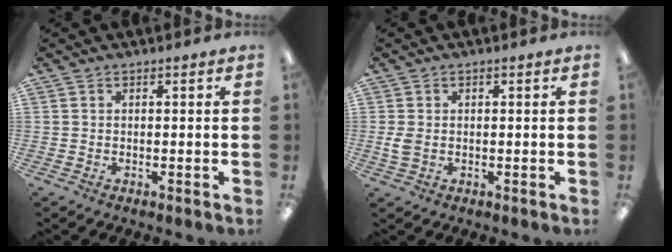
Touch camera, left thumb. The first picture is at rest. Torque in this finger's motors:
{"motor_torque": [-0.05, 0.07, 0.06, -0.05, 0.00]}